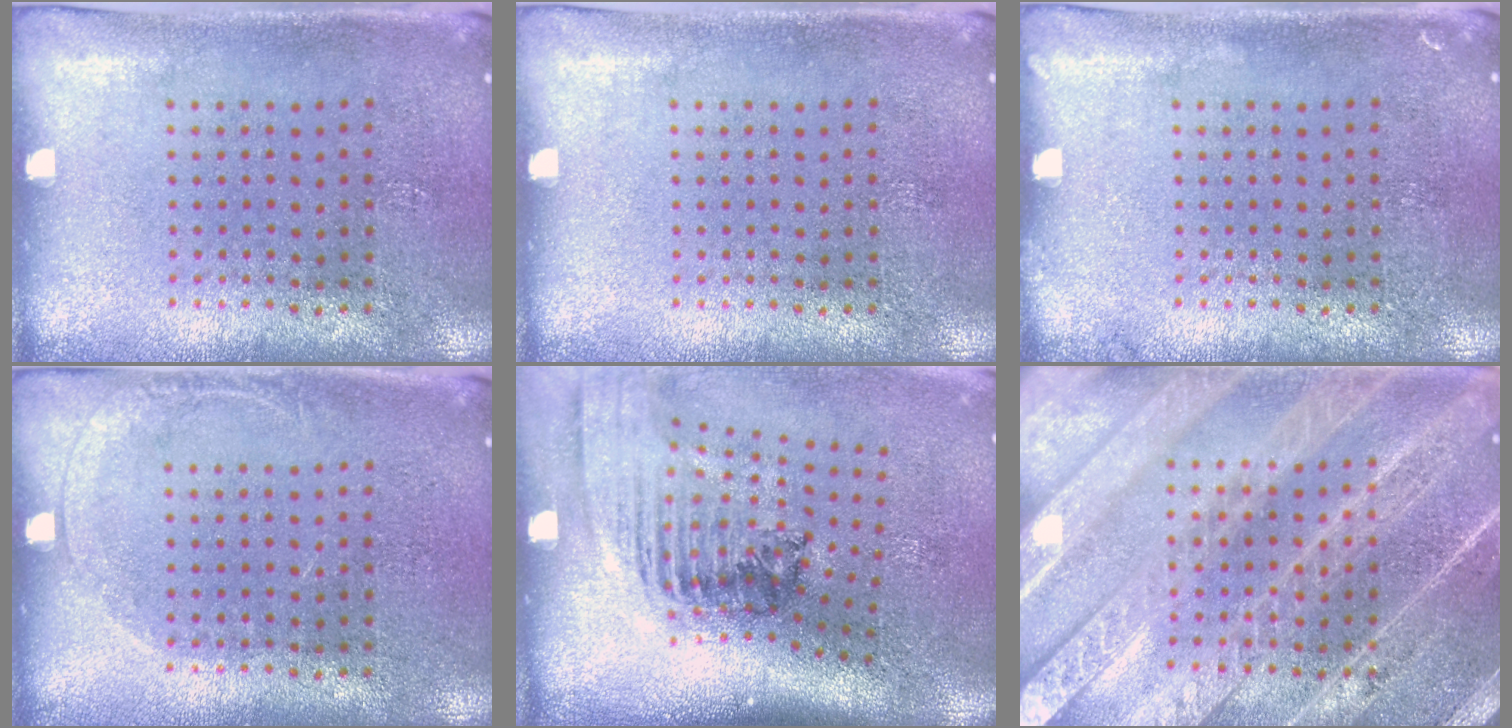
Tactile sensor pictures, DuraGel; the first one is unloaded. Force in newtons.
{"total": 0.0}
{"total": 0.5, "press": 0.5, "slide": 0.1}
{"total": 1.0, "press": 1.0, "slide": 0.2}
{"total": 2.2, "press": 1.6, "slide": 1.6}
{"total": 5.7, "press": 5.7, "slide": 0.8}